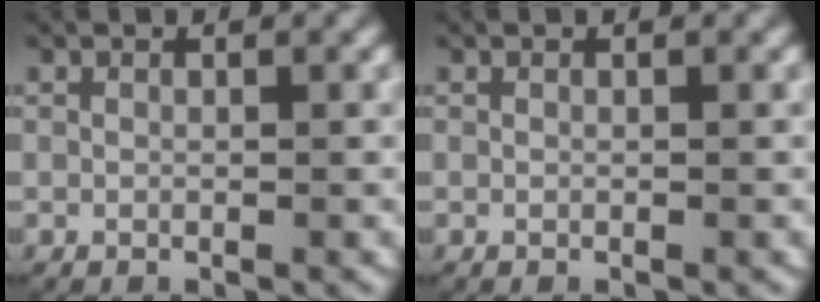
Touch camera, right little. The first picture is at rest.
{"total": 0.0}